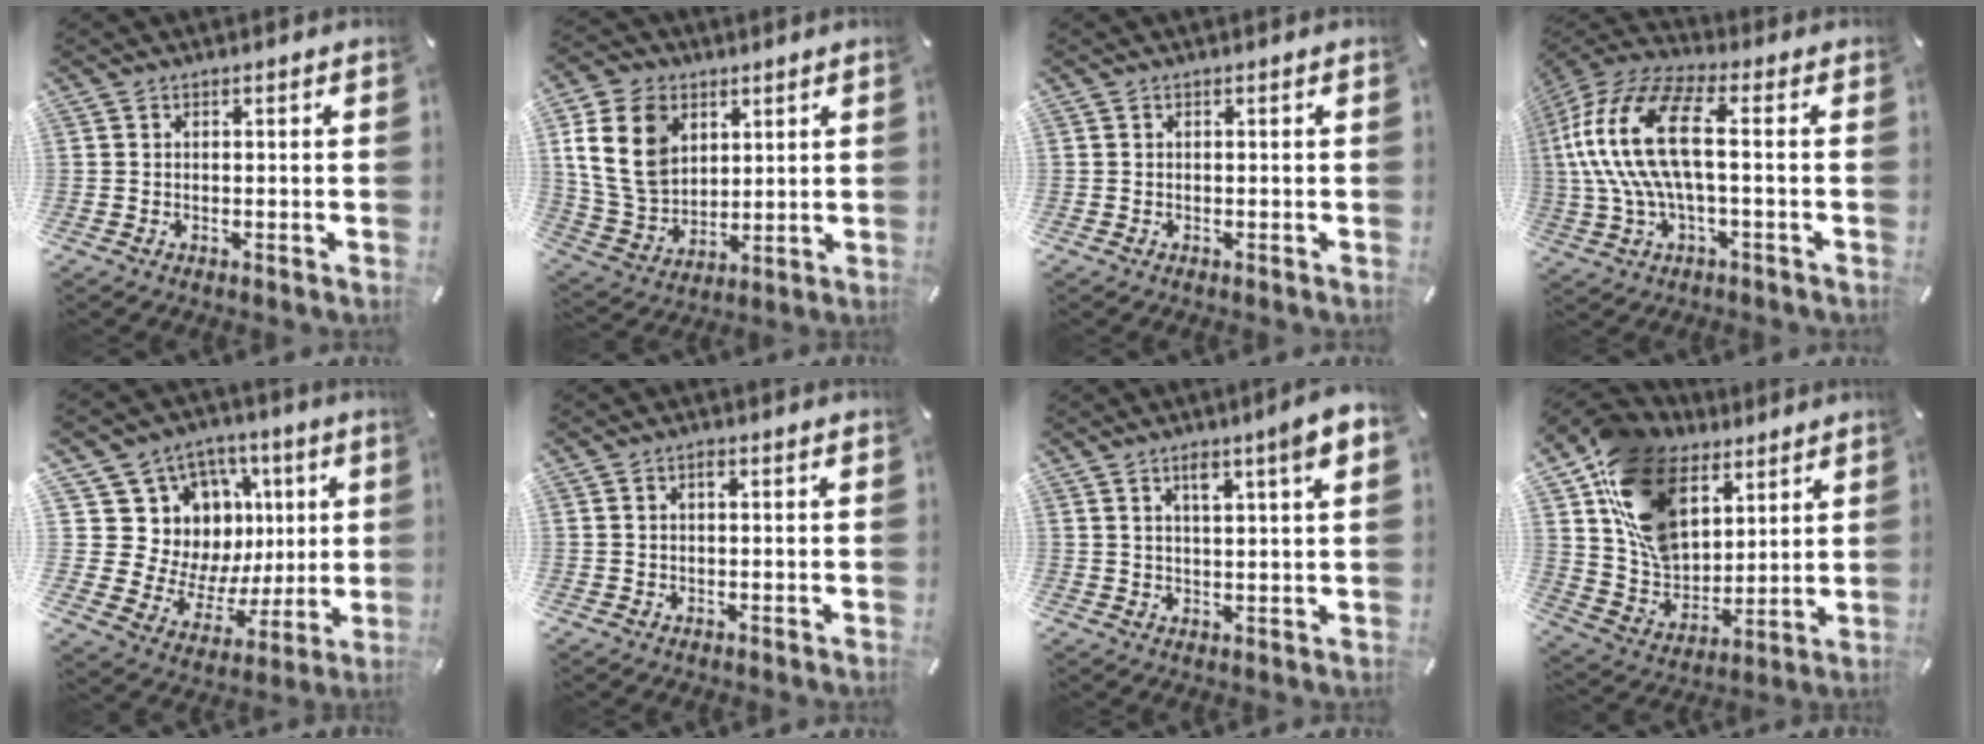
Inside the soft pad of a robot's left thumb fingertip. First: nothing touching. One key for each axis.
{"total": 14.4, "fx": 5.1, "fy": 11.0, "fz": 7.7, "tx": -0.193, "ty": -0.006, "tz": 0.095}
{"total": 0.0}
{"total": 18.1, "fx": 1.0, "fy": 8.1, "fz": 16.2, "tx": -0.344, "ty": -0.003, "tz": 0.010}
{"total": 13.0, "fx": 4.3, "fy": 12.1, "fz": 2.3, "tx": -0.026, "ty": -0.062, "tz": 0.105}
{"total": 1.3, "fx": 0.3, "fy": 0.6, "fz": 1.1, "tx": -0.022, "ty": 0.004, "tz": 0.004}
{"total": 6.4, "fx": 3.2, "fy": 0.9, "fz": 5.4, "tx": -0.094, "ty": -0.003, "tz": 0.050}
{"total": 18.9, "fx": 9.1, "fy": 13.7, "fz": 9.2, "tx": -0.193, "ty": -0.042, "tz": 0.176}